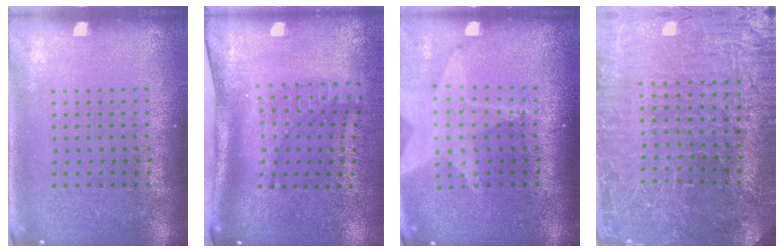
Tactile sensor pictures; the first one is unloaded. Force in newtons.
{"total": 1.9, "press": 1.4, "slide": 1.3}
{"total": 1.7, "press": 1.5, "slide": 0.7}
{"total": 3.3, "press": 3.3, "slide": 0.4}